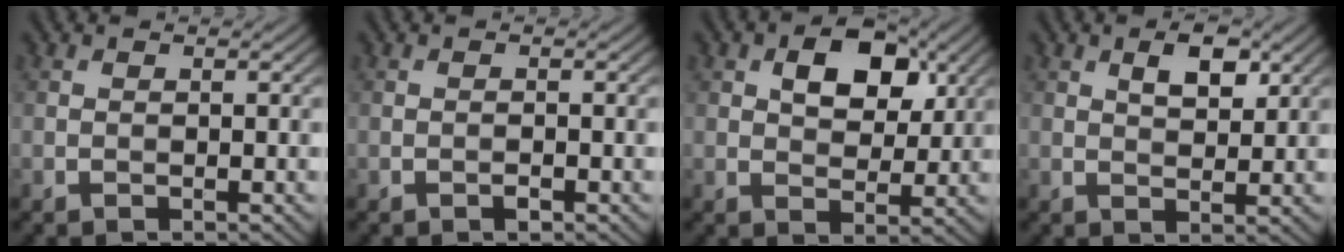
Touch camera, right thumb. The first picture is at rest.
{"total": 0.8, "force": [-0.5, 0.2, 0.5], "torque": [-0.007, 0.002, -0.008]}
{"total": 7.2, "force": [2.8, 4.4, 5.0], "torque": [-0.079, -0.001, 0.040]}
{"total": 3.7, "force": [1.7, 1.8, 2.8], "torque": [-0.048, -0.001, 0.031]}